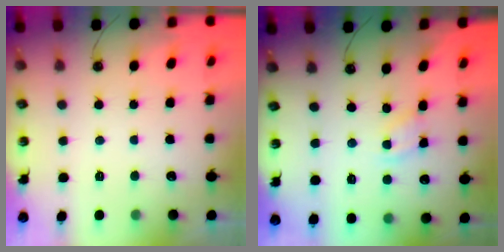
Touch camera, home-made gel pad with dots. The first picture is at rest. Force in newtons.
{"total": 3.9, "press": 3.8, "slide": 0.5}